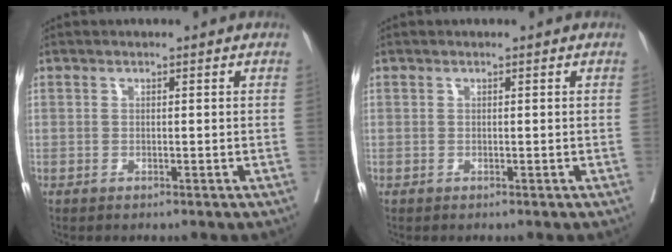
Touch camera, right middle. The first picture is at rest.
{"total": 0.0}